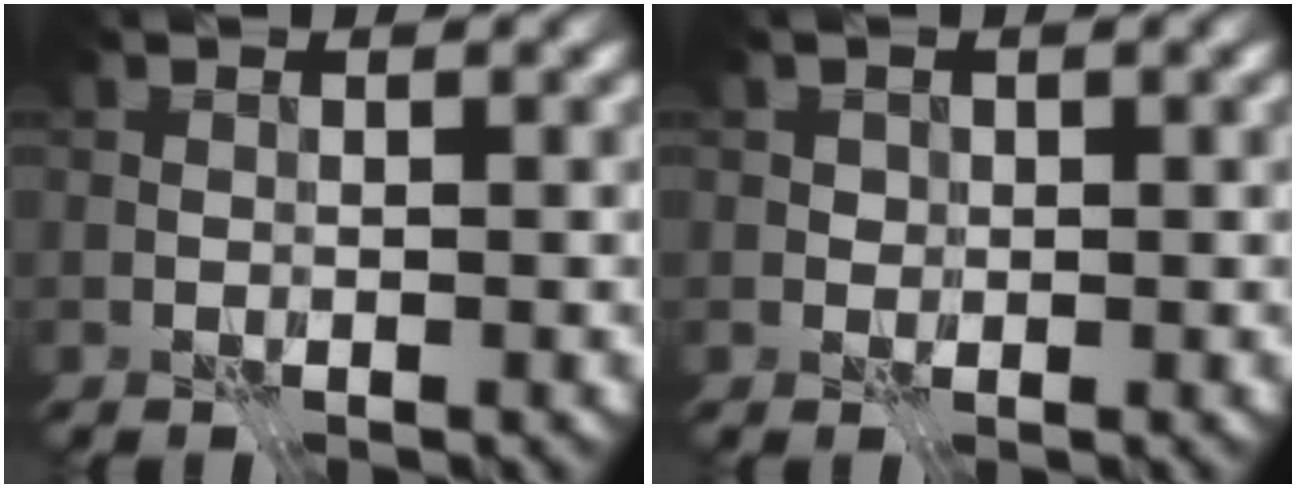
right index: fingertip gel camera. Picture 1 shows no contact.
{"total": 0.8, "force": [0.2, 0.7, 0.2], "torque": [0.002, -0.001, -0.001]}